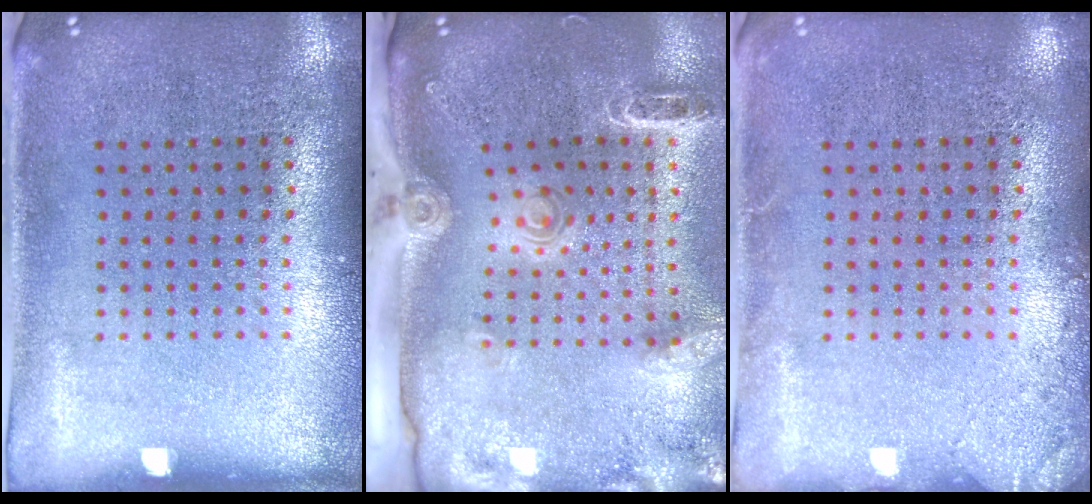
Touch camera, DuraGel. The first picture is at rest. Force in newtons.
{"total": 2.5, "press": 2.0, "slide": 1.5}
{"total": 1.3, "press": 1.3, "slide": 0.2}